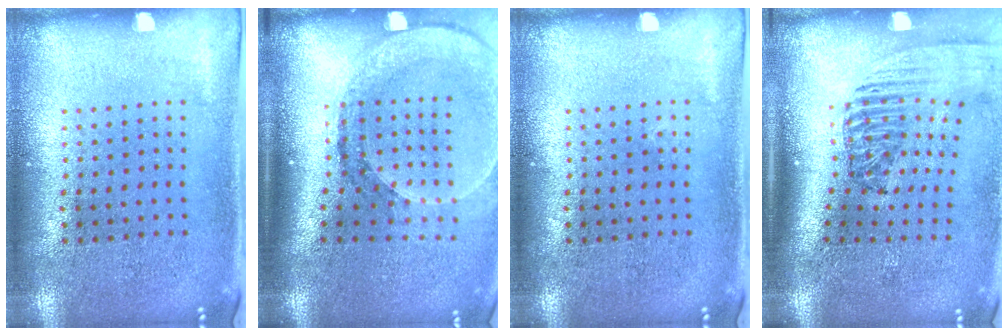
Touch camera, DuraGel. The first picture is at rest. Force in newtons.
{"total": 2.8, "press": 2.1, "slide": 1.9}
{"total": 0.0}
{"total": 2.4, "press": 1.7, "slide": 1.7}